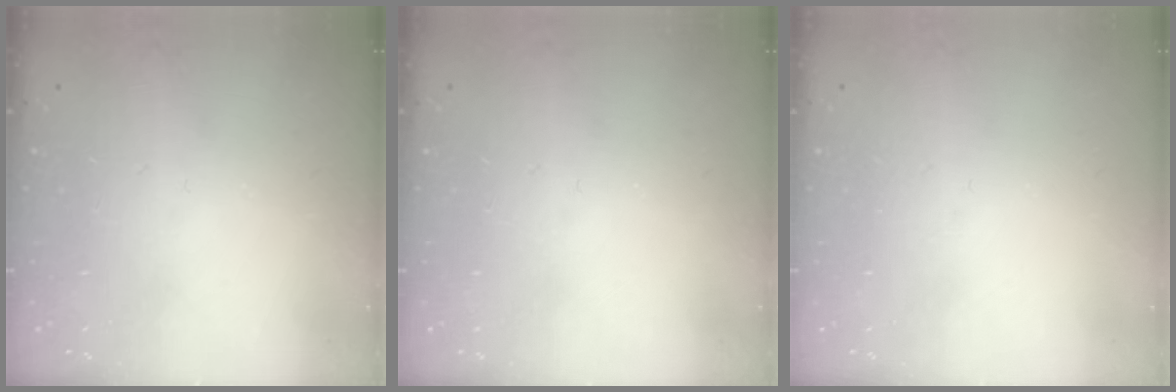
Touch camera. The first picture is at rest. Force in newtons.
{"total": 0.0}
{"total": 0.0}